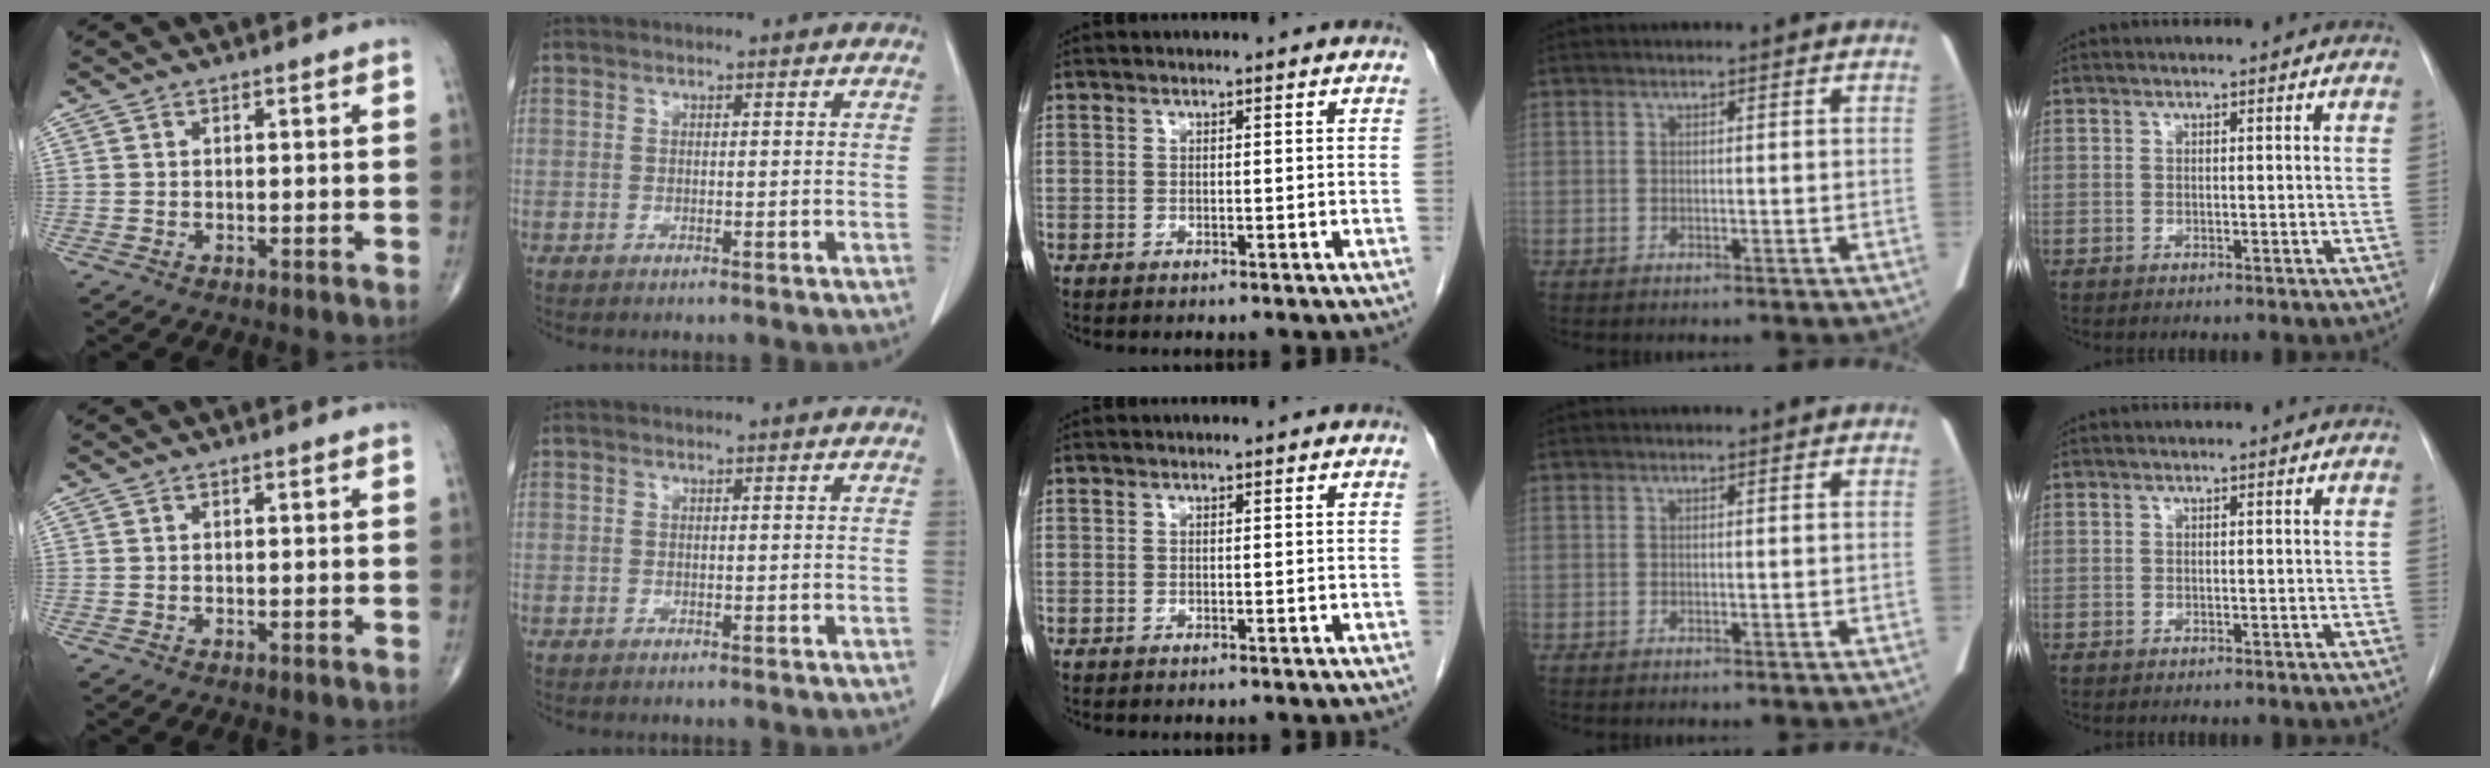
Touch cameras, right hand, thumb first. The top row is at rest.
{}